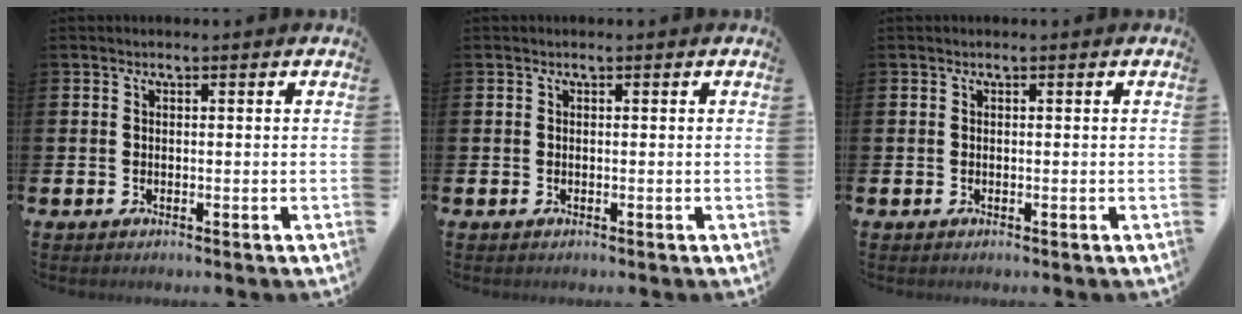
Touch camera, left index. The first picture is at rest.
{"total": 0.0}
{"total": 0.0}